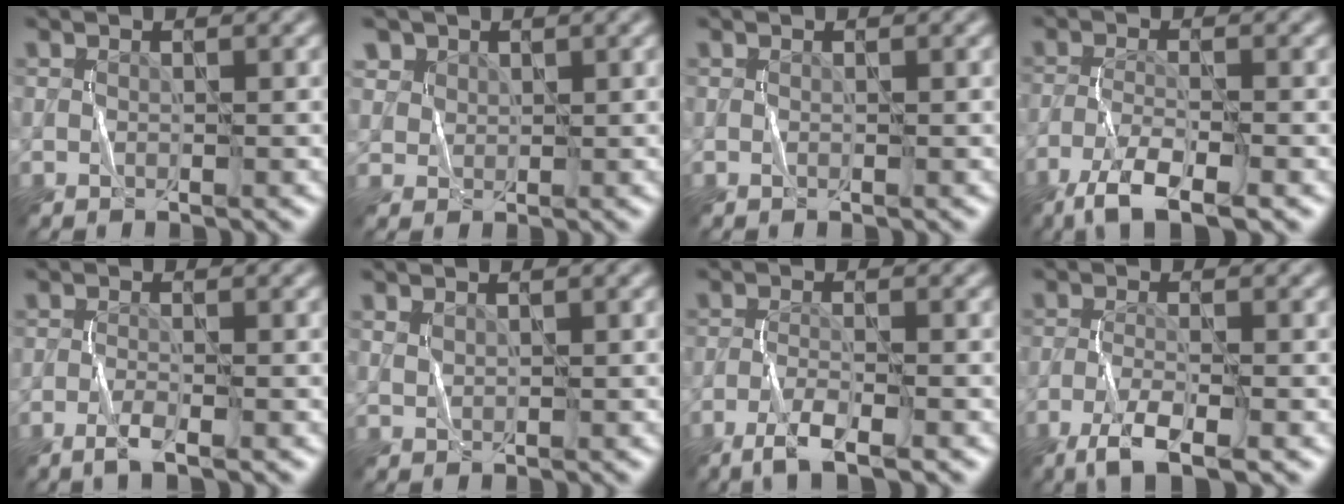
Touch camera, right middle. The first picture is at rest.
{"total": 2.8, "force": [1.6, 2.2, 0.7], "torque": [-0.027, -0.004, 0.048]}
{"total": 0.0}
{"total": 5.2, "force": [-3.5, 1.0, 3.6], "torque": [-0.069, -0.006, -0.071]}
{"total": 1.8, "force": [-1.2, 0.2, 1.3], "torque": [-0.028, 0.002, -0.027]}
{"total": 0.8, "force": [0.5, 0.5, 0.4], "torque": [-0.014, 0.000, 0.015]}
{"total": 3.4, "force": [-2.3, 0.5, 2.4], "torque": [-0.050, 0.000, -0.052]}
{"total": 4.1, "force": [-2.6, 0.7, 3.1], "torque": [-0.062, -0.003, -0.055]}